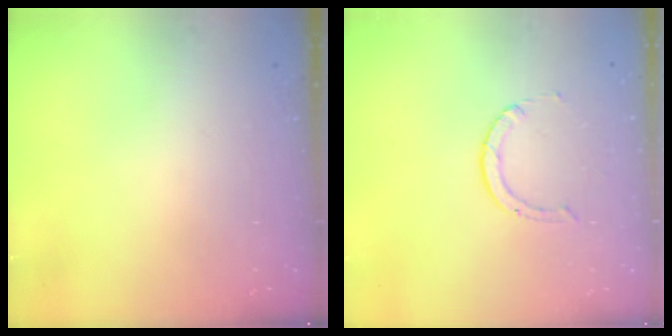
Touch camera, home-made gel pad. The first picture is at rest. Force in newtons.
{"total": 2.0, "press": 2.0, "slide": 0.2}